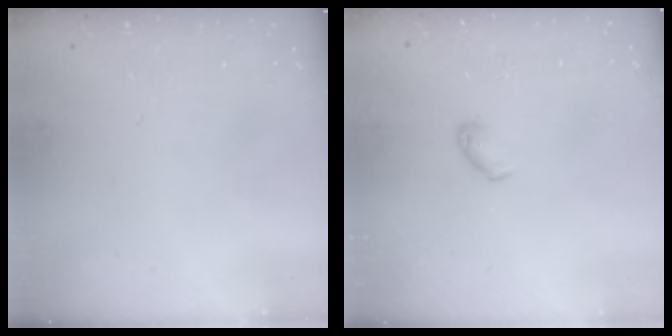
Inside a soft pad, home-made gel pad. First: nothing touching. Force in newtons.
{"total": 3.5, "press": 3.5, "slide": 0.6}